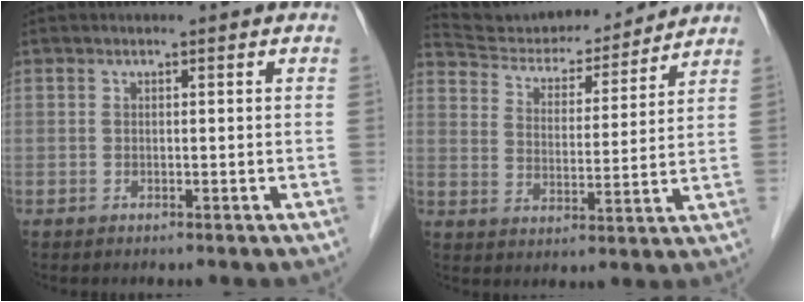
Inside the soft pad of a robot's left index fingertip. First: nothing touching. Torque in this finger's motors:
{"motor_torque": [0.03, -0.34, 0.05, -0.01]}